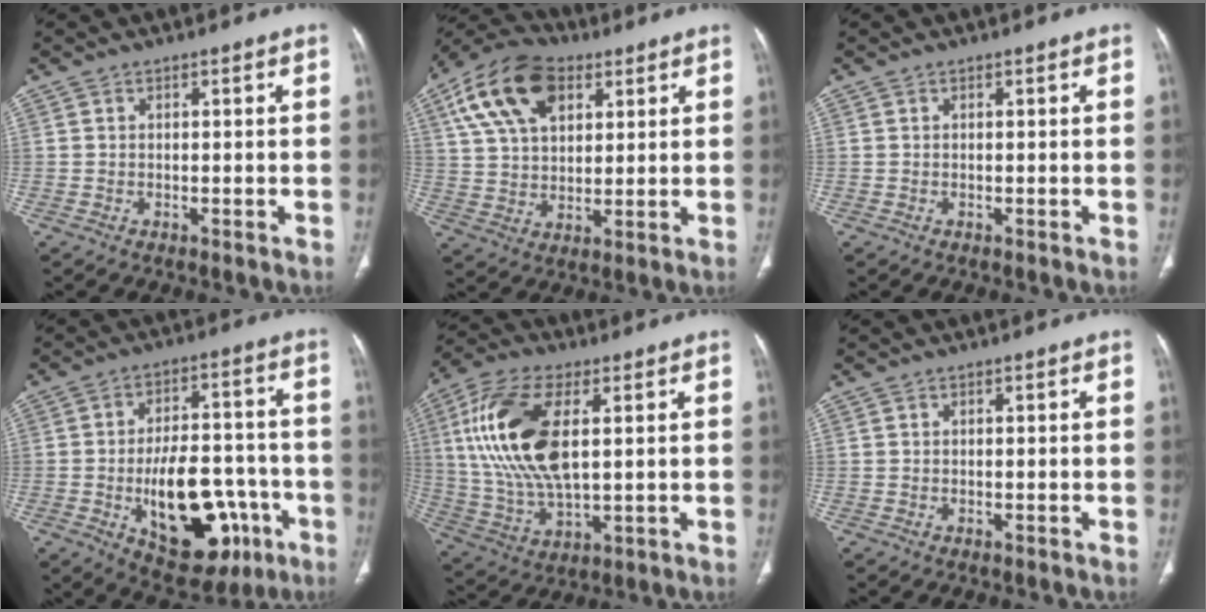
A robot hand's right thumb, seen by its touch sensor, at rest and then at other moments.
{"total": 16.5, "force": [7.2, 9.9, 11.1], "torque": [-0.190, 0.000, 0.125]}
{"total": 0.0}
{"total": 20.3, "force": [-6.5, 10.8, 15.8], "torque": [-0.201, 0.034, -0.077]}
{"total": 19.4, "force": [4.0, 9.2, 16.6], "torque": [-0.347, -0.005, 0.079]}
{"total": 0.0}